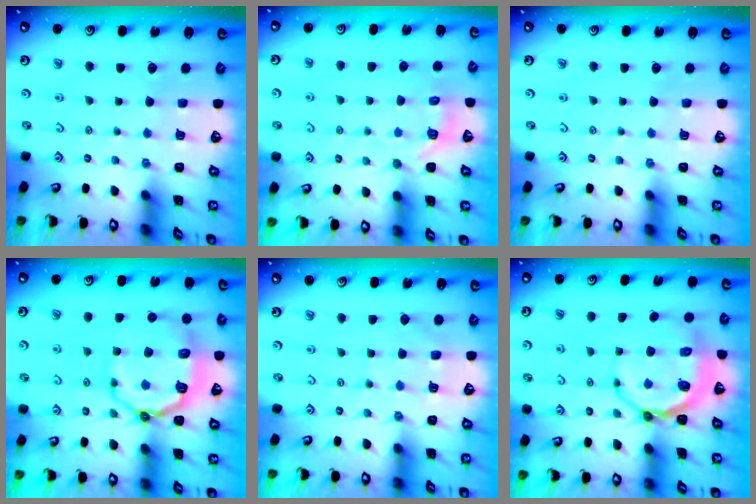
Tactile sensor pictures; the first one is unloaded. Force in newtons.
{"total": 5.1, "press": 4.8, "slide": 1.9}
{"total": 0.0}
{"total": 11.2, "press": 10.3, "slide": 4.2}
{"total": 5.2, "press": 5.1, "slide": 0.8}
{"total": 8.1, "press": 7.4, "slide": 3.2}